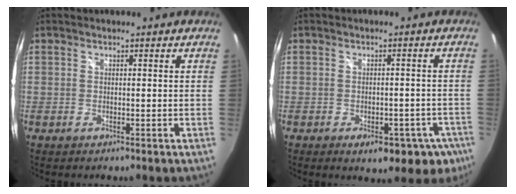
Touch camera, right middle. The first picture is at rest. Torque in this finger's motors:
{"motor_torque": [0.72, -0.62, 0.09, 0.06]}